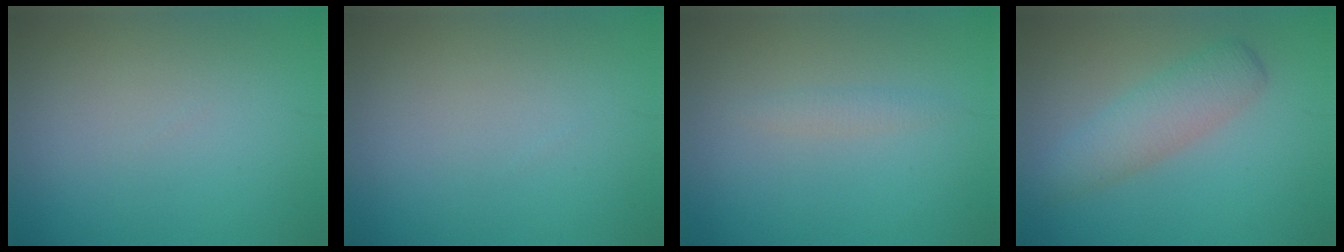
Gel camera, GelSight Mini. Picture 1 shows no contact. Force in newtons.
{"total": 0.0}
{"total": 1.0, "press": 1.0, "slide": 0.1}
{"total": 3.6, "press": 3.6, "slide": 0.1}